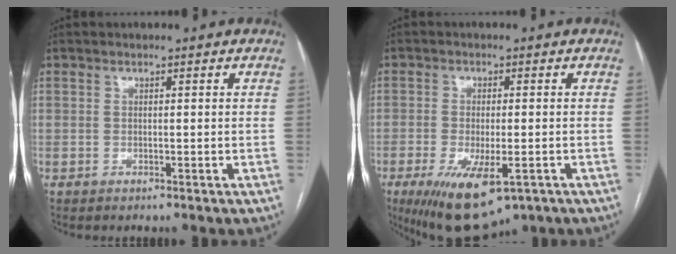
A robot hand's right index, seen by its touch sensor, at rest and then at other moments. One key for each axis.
{"total": 11.4, "fx": -5.8, "fy": 4.0, "fz": 8.9, "tx": -0.154, "ty": -0.024, "tz": -0.084}